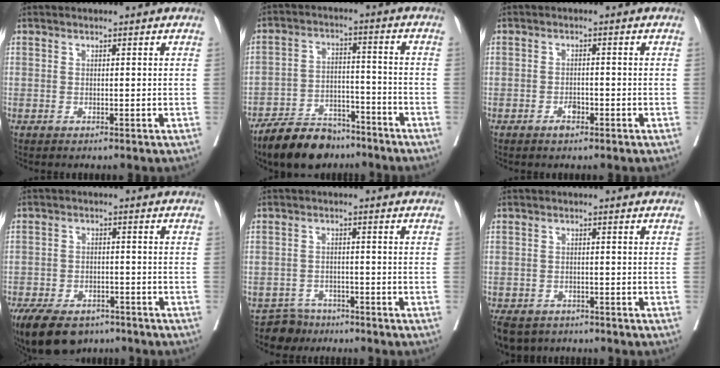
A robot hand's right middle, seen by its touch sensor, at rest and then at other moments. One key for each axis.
{"total": 10.6, "fx": -8.9, "fy": 4.1, "fz": 4.0, "tx": -0.067, "ty": 0.001, "tz": -0.153}
{"total": 1.9, "fx": -1.2, "fy": 0.8, "fz": 1.2, "tx": -0.017, "ty": 0.003, "tz": -0.018}
{"total": 11.4, "fx": -8.2, "fy": 5.6, "fz": 5.5, "tx": -0.107, "ty": -0.004, "tz": -0.128}
{"total": 3.3, "fx": -2.8, "fy": 1.6, "fz": -0.8, "tx": 0.012, "ty": 0.002, "tz": -0.048}
{"total": 8.8, "fx": -6.5, "fy": 5.4, "fz": 2.5, "tx": -0.065, "ty": -0.014, "tz": -0.089}